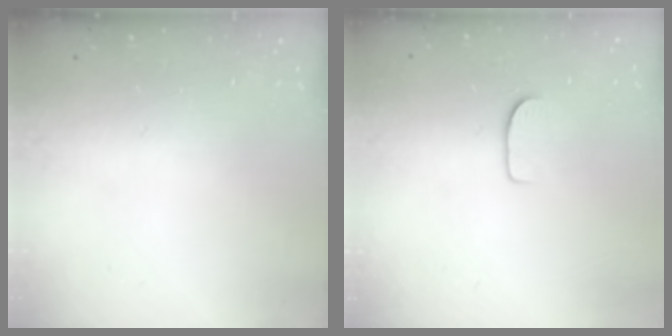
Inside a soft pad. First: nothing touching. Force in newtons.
{"total": 5.5, "press": 5.5, "slide": 0.5}